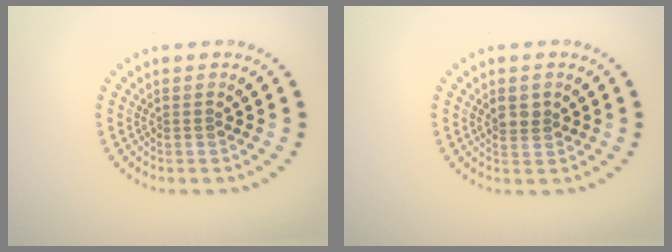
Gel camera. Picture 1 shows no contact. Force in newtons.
{"total": 1.8, "press": 1.6, "slide": 0.7}